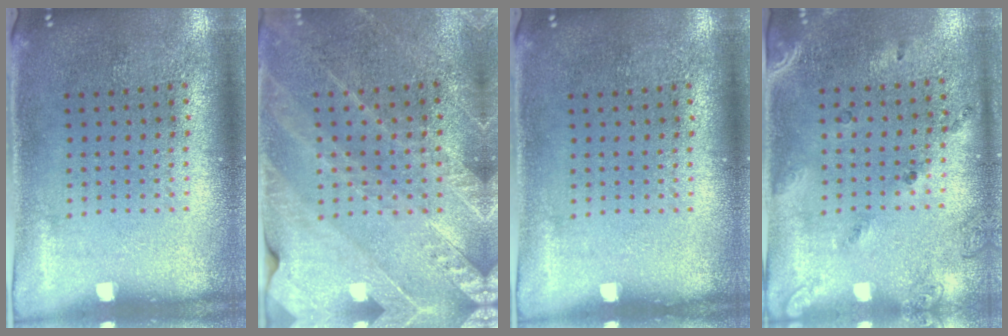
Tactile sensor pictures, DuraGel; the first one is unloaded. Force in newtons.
{"total": 2.6, "press": 2.5, "slide": 0.7}
{"total": 0.0}
{"total": 1.5, "press": 1.1, "slide": 1.0}